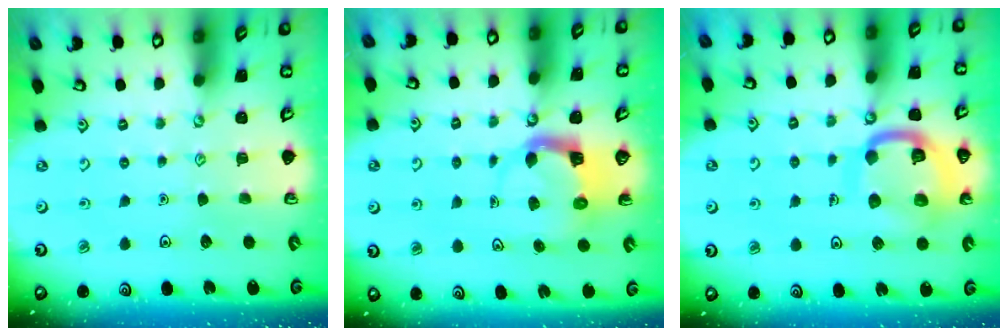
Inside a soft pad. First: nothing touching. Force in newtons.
{"total": 3.8, "press": 3.8, "slide": 0.6}
{"total": 14.5, "press": 14.4, "slide": 1.6}